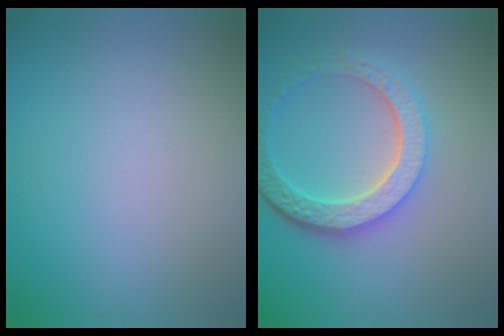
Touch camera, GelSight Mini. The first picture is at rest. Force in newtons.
{"total": 6.0, "press": 4.4, "slide": 4.0}